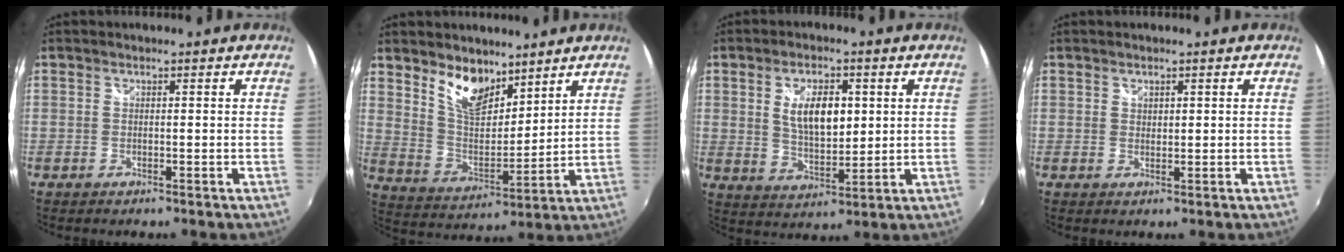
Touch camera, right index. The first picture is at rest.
{"total": 10.3, "force": [7.4, 4.8, 5.4], "torque": [-0.094, -0.005, 0.142]}
{"total": 9.1, "force": [2.2, 4.4, 7.7], "torque": [-0.136, 0.001, 0.043]}
{"total": 1.0, "force": [0.7, 0.6, 0.3], "torque": [-0.001, 0.000, 0.011]}